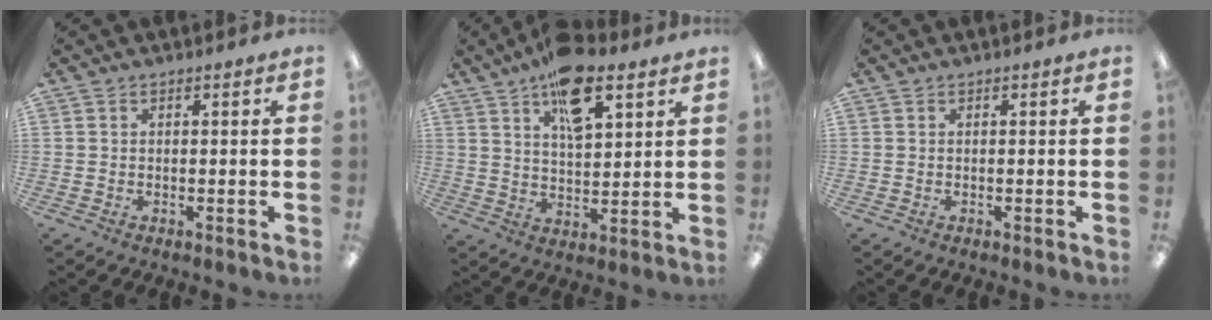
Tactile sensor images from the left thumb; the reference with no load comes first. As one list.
[{"total": 13.4, "force": [8.3, 6.0, 8.6], "torque": [-0.136, -0.028, 0.145]}, {"total": 0.0}]